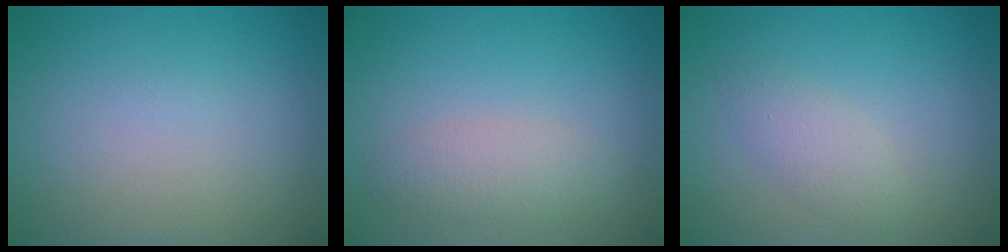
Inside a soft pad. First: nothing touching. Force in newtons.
{"total": 2.2, "press": 2.2, "slide": 0.1}
{"total": 2.0, "press": 2.0, "slide": 0.1}